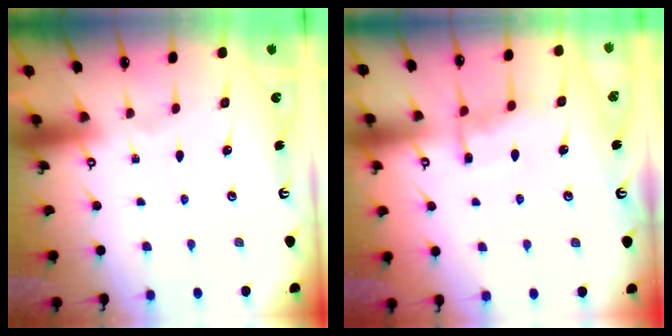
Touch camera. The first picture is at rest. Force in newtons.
{"total": 8.1, "press": 8.0, "slide": 0.7}